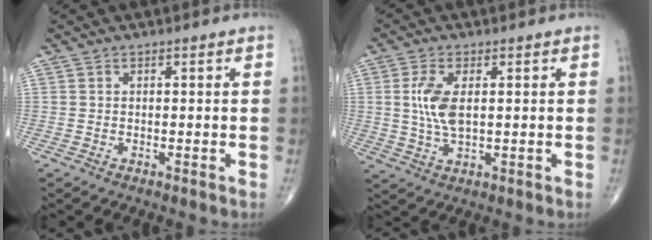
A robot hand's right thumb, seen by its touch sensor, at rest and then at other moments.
{"total": 6.8, "force": [0.9, 3.0, 6.0], "torque": [-0.130, -0.007, 0.019]}